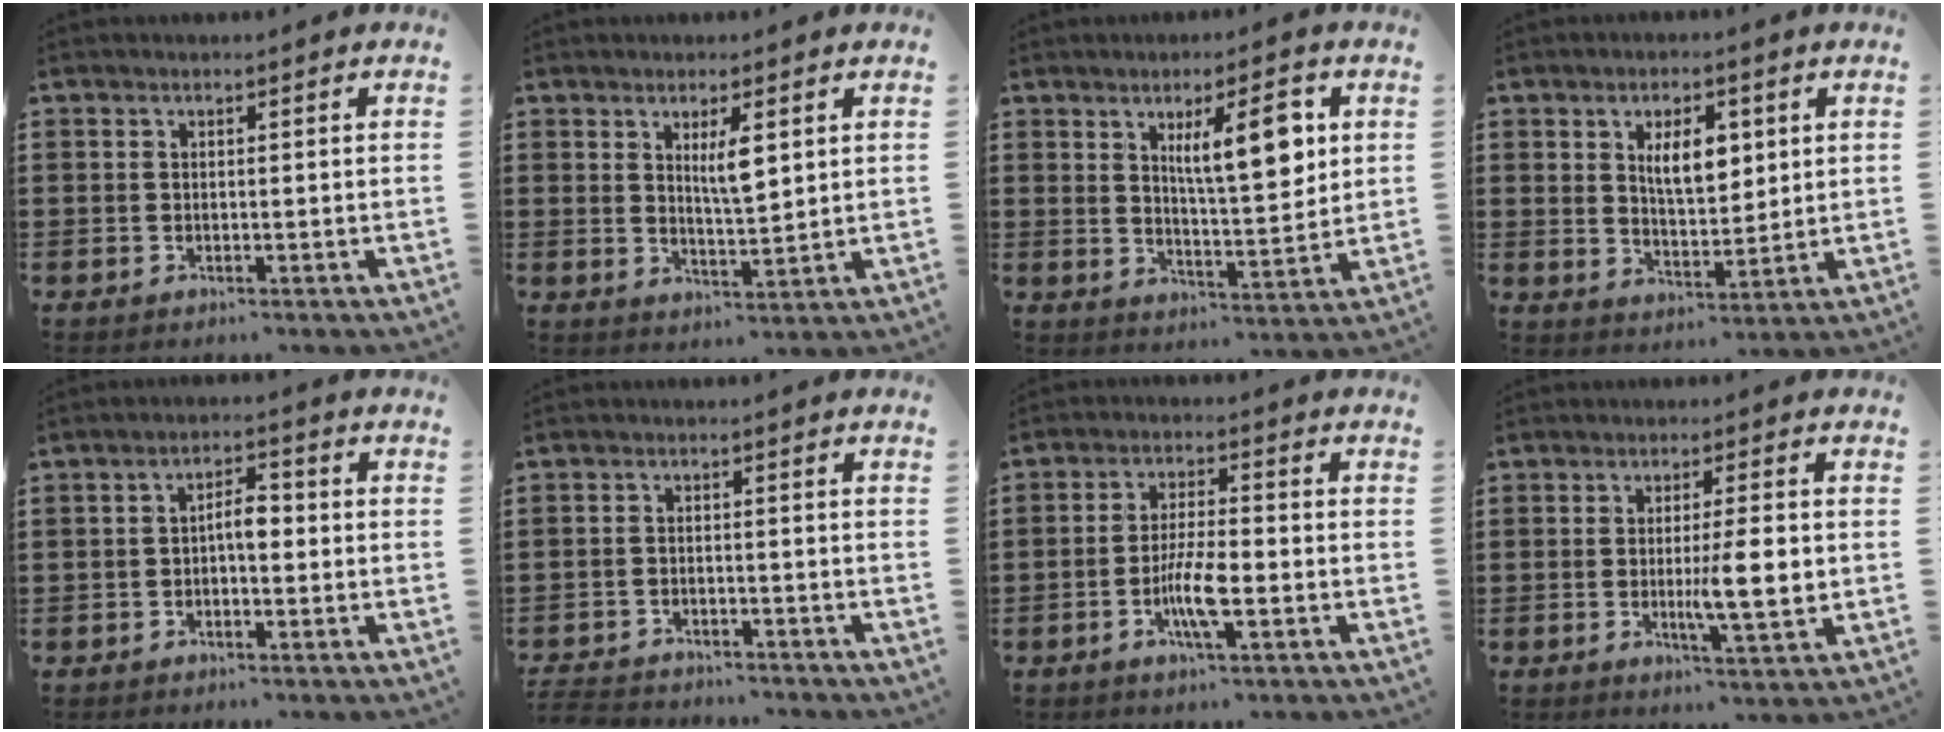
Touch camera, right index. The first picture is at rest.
{"total": 4.5, "force": [1.8, 1.2, 3.9], "torque": [-0.064, -0.002, 0.026]}
{"total": 9.7, "force": [3.6, 3.0, 8.5], "torque": [-0.138, -0.002, 0.053]}
{"total": 6.6, "force": [2.1, 3.3, 5.4], "torque": [-0.100, 0.005, 0.031]}
{"total": 3.6, "force": [-0.4, 1.4, 3.3], "torque": [-0.061, 0.008, -0.010]}
{"total": 2.9, "force": [-2.9, 0.2, -0.1], "torque": [-0.004, -0.002, -0.063]}
{"total": 7.0, "force": [-2.3, 1.6, 6.4], "torque": [-0.132, -0.009, -0.045]}
{"total": 7.1, "force": [-0.3, 1.2, 6.9], "torque": [-0.113, -0.006, -0.007]}